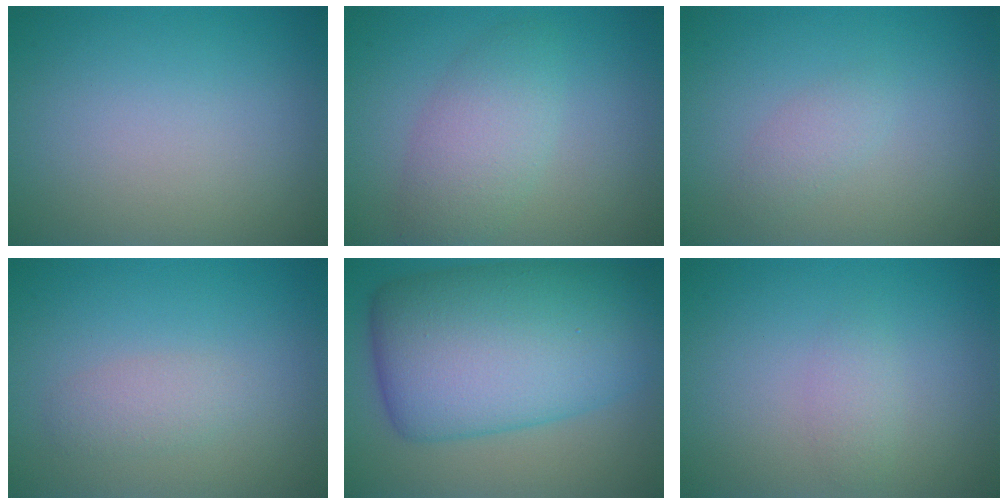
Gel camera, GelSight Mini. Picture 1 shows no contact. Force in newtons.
{"total": 3.9, "press": 3.9, "slide": 0.1}
{"total": 1.3, "press": 1.3, "slide": 0.0}
{"total": 1.7, "press": 1.7, "slide": 0.2}
{"total": 13.6, "press": 13.6, "slide": 0.2}
{"total": 1.2, "press": 1.2, "slide": 0.1}